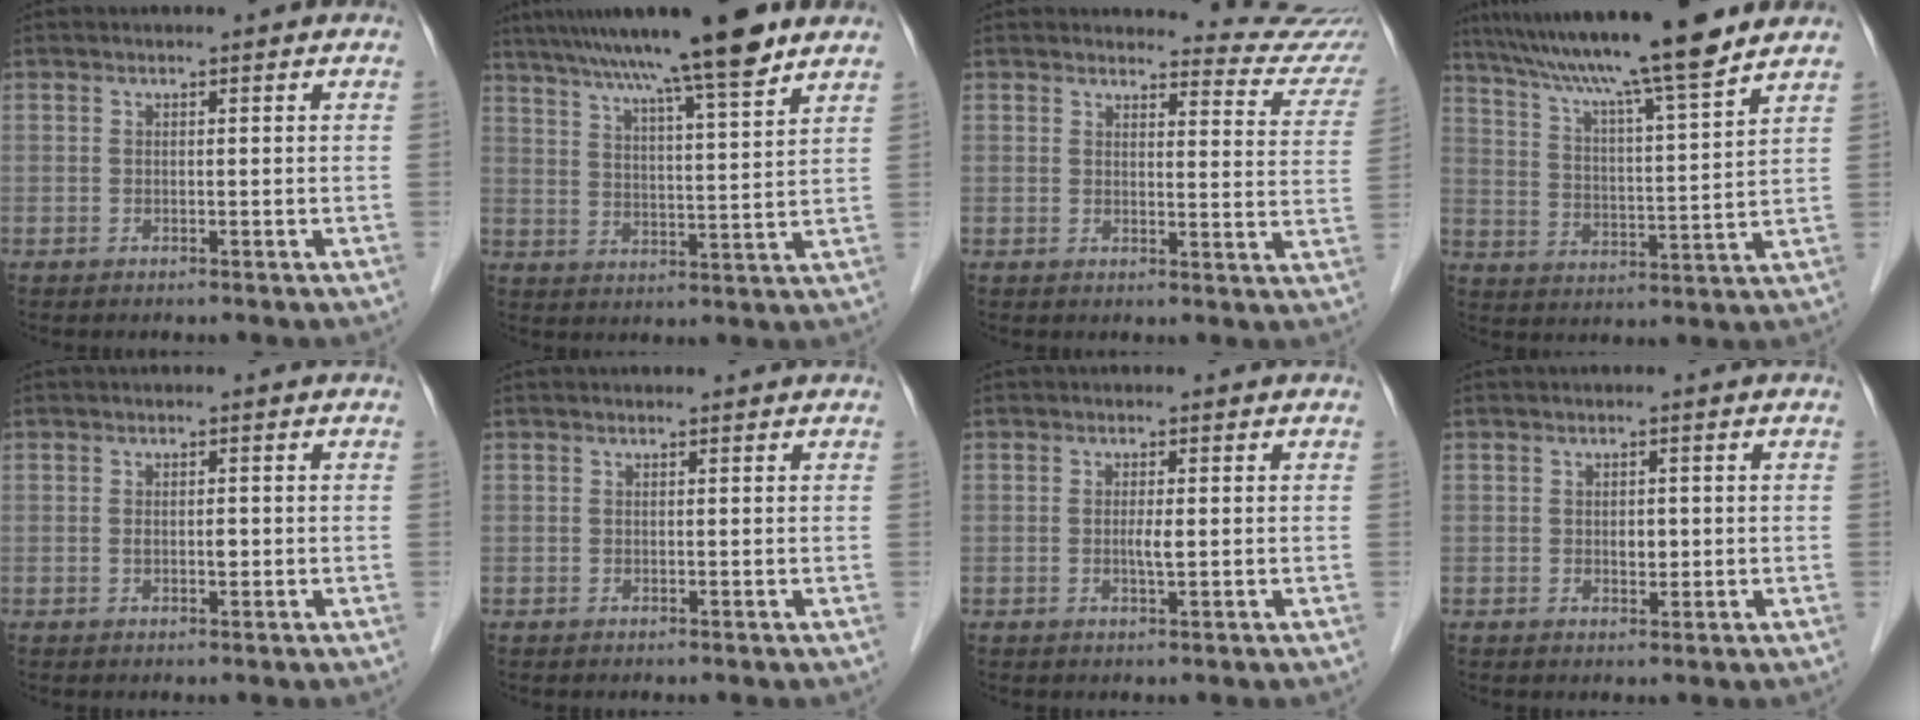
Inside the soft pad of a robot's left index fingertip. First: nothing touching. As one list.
[{"total": 16.1, "force": [12.6, 0.1, 10.0], "torque": [-0.164, 0.024, 0.193]}, {"total": 10.6, "force": [10.6, 0.5, 0.1], "torque": [0.017, -0.078, 0.092]}, {"total": 17.7, "force": [14.7, -0.4, 9.8], "torque": [-0.168, 0.014, 0.234]}, {"total": 1.3, "force": [-0.1, 0.5, 1.2], "torque": [-0.023, 0.000, 0.000]}, {"total": 0.9, "force": [0.8, 0.1, 0.3], "torque": [-0.010, 0.009, 0.013]}, {"total": 1.7, "force": [0.0, 0.1, 1.7], "torque": [-0.033, -0.002, 0.000]}, {"total": 1.7, "force": [0.1, 1.1, 1.3], "torque": [-0.020, -0.001, 0.004]}]